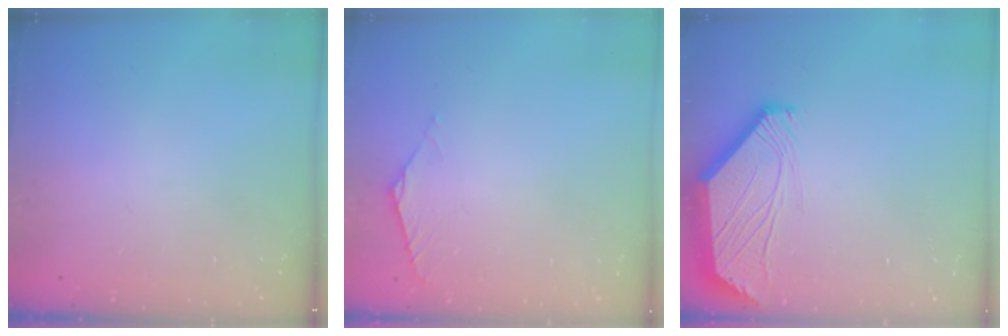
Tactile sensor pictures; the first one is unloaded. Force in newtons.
{"total": 2.1, "press": 2.1, "slide": 0.6}
{"total": 2.5, "press": 2.4, "slide": 0.6}